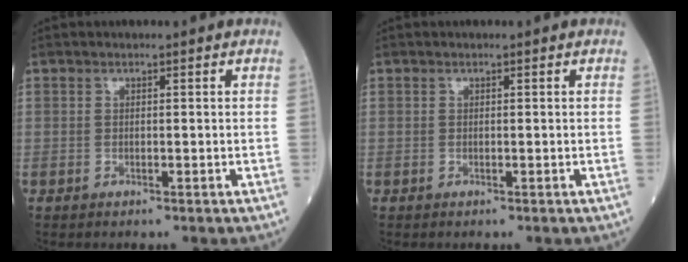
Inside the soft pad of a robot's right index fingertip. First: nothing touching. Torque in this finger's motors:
{"motor_torque": [0.12, 0.09, -0.08, 0.01]}